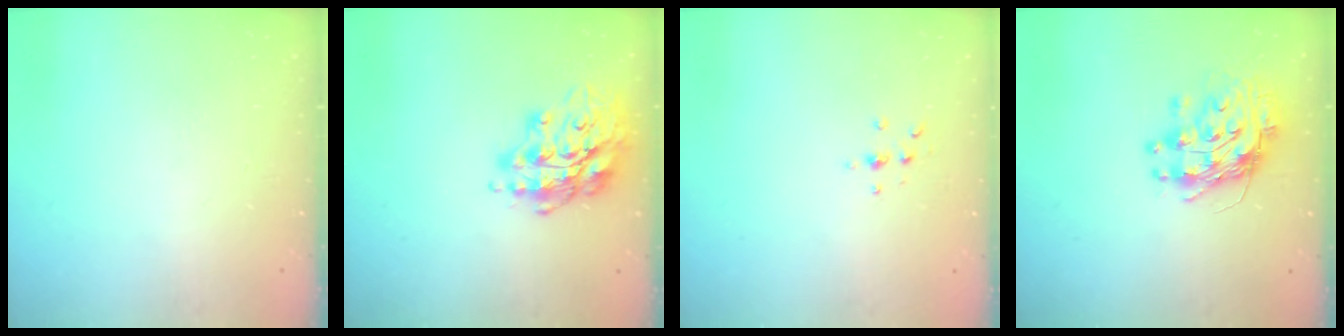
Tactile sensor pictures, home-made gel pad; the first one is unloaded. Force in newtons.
{"total": 16.4, "press": 16.4, "slide": 0.6}
{"total": 2.3, "press": 2.2, "slide": 0.2}
{"total": 11.5, "press": 11.4, "slide": 1.3}